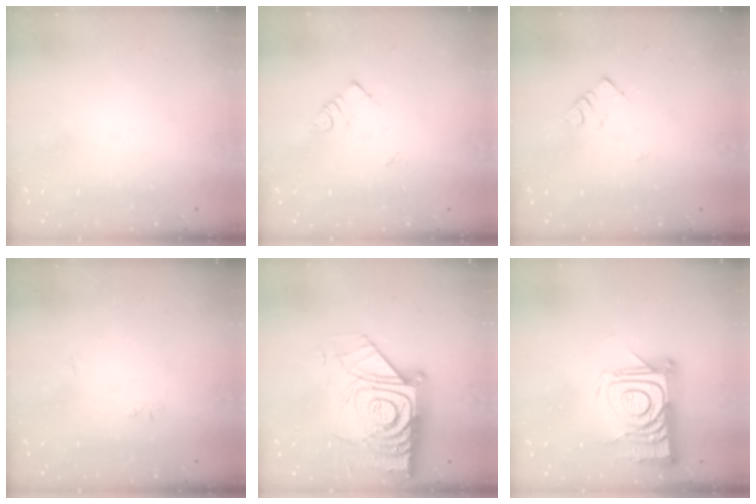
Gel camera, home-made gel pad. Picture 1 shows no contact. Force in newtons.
{"total": 4.1, "press": 4.0, "slide": 0.7}
{"total": 2.8, "press": 2.7, "slide": 0.4}
{"total": 4.0, "press": 4.0, "slide": 0.6}
{"total": 22.0, "press": 21.9, "slide": 1.7}
{"total": 16.2, "press": 16.2, "slide": 1.1}